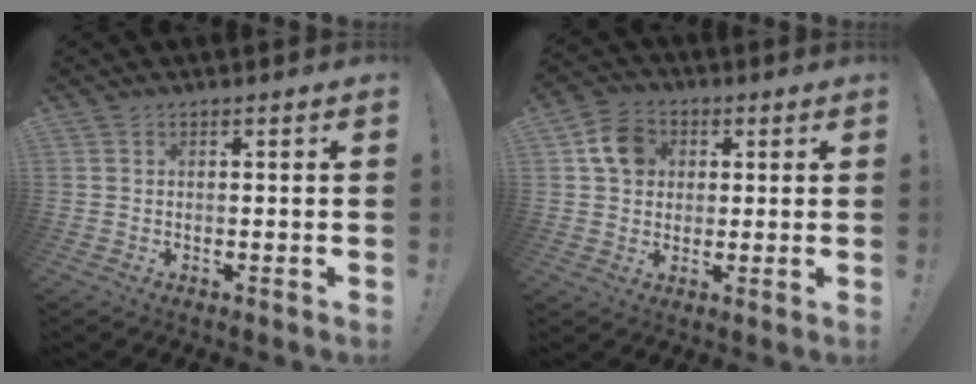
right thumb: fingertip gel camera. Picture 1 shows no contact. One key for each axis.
{"total": 9.3, "fx": 2.8, "fy": 7.8, "fz": 4.2, "tx": -0.065, "ty": 0.005, "tz": 0.058}